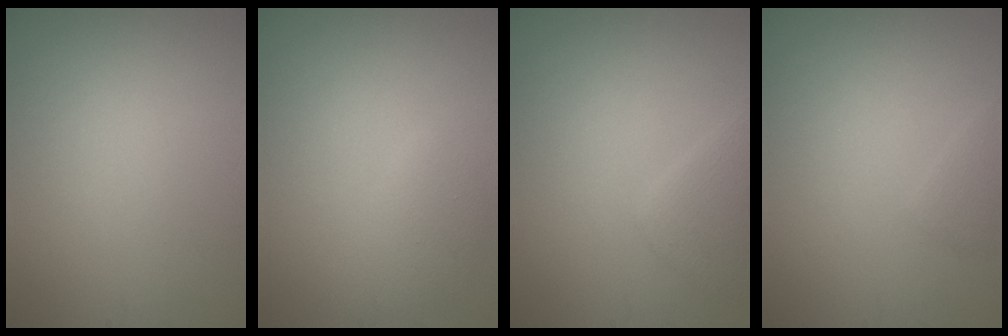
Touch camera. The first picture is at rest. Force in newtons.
{"total": 2.5, "press": 2.5, "slide": 0.3}
{"total": 2.3, "press": 2.3, "slide": 0.1}
{"total": 1.0, "press": 1.0, "slide": 0.1}